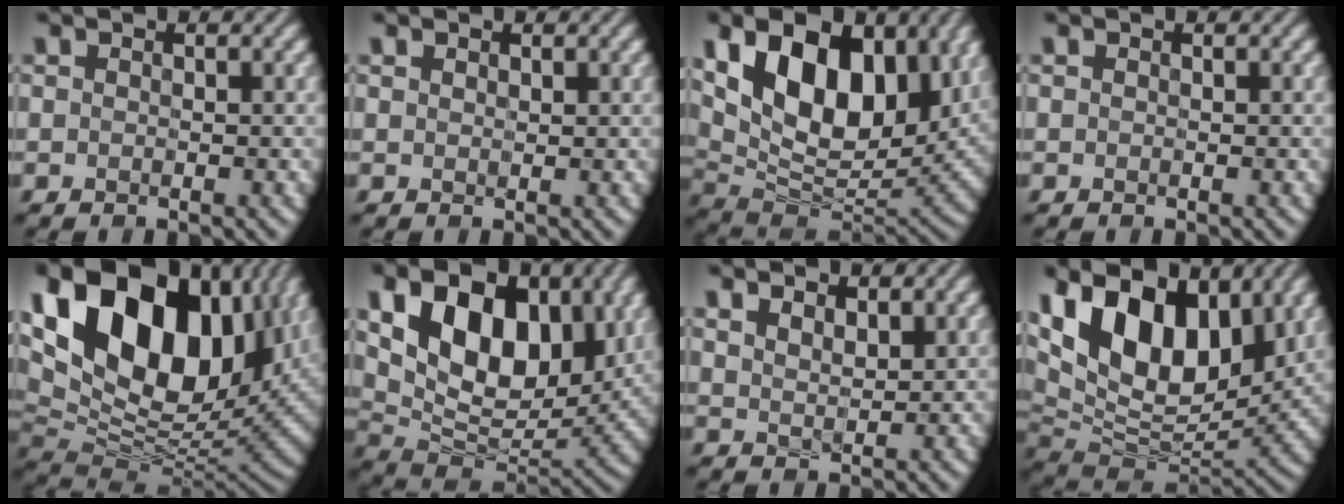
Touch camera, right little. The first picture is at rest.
{"total": 0.9, "force": [0.6, 0.5, 0.4], "torque": [-0.008, 0.001, 0.012]}
{"total": 15.3, "force": [5.5, 9.2, 10.8], "torque": [-0.205, 0.013, 0.096]}
{"total": 0.0}
{"total": 19.6, "force": [7.2, 11.8, 13.9], "torque": [-0.266, 0.047, 0.120]}
{"total": 13.8, "force": [4.8, 8.7, 9.6], "torque": [-0.175, 0.003, 0.083]}
{"total": 3.6, "force": [2.4, 1.8, 2.1], "torque": [-0.037, 0.008, 0.028]}
{"total": 15.0, "force": [6.2, 8.8, 10.5], "torque": [-0.212, 0.028, 0.102]}